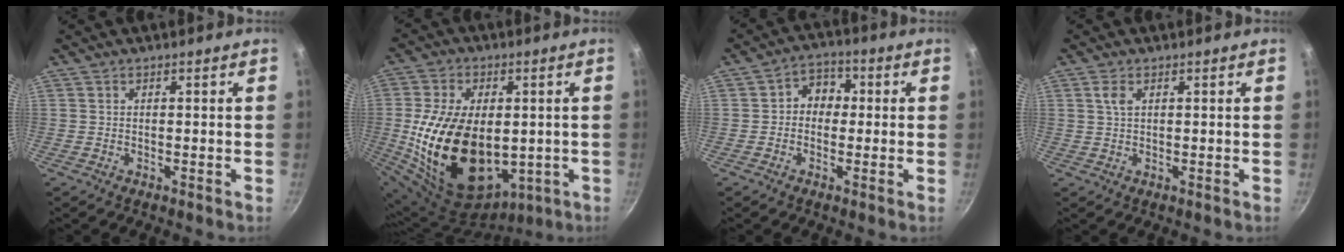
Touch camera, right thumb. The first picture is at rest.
{"total": 24.0, "force": [-0.9, 15.5, 18.2], "torque": [-0.318, -0.008, 0.006]}
{"total": 5.8, "force": [0.0, 4.9, 3.1], "torque": [-0.002, 0.014, -0.013]}
{"total": 2.0, "force": [0.7, 1.1, 1.6], "torque": [-0.028, -0.004, 0.015]}